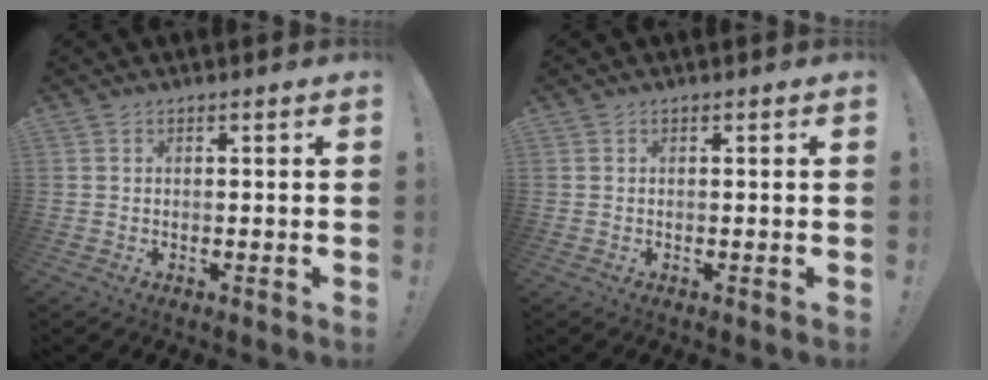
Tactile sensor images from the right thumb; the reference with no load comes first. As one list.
[{"total": 0.0}]